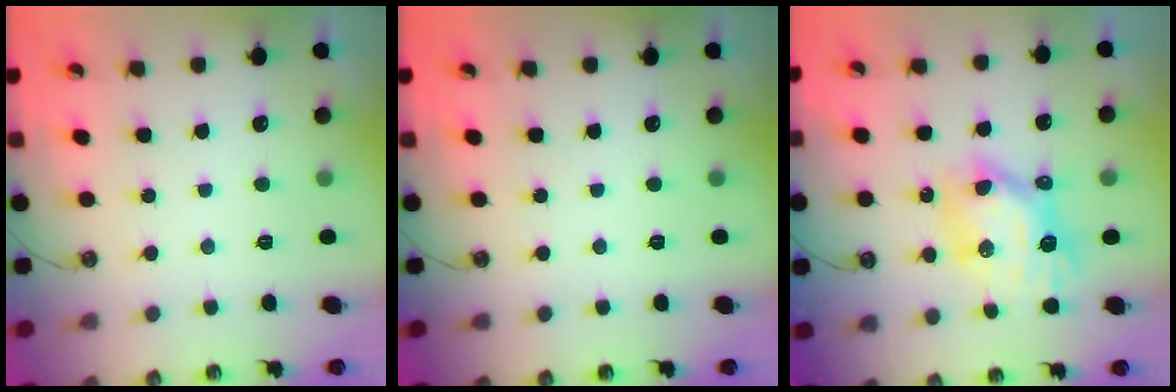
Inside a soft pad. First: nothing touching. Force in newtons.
{"total": 0.0}
{"total": 10.4, "press": 10.4, "slide": 0.8}